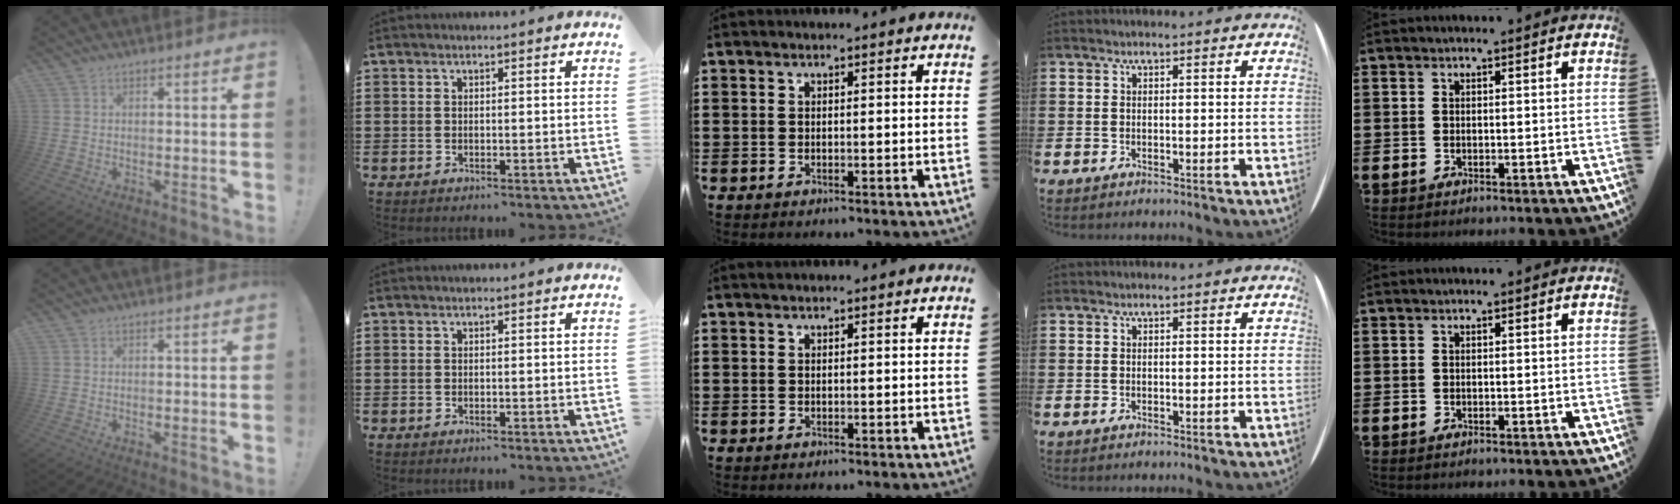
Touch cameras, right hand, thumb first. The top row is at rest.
{}